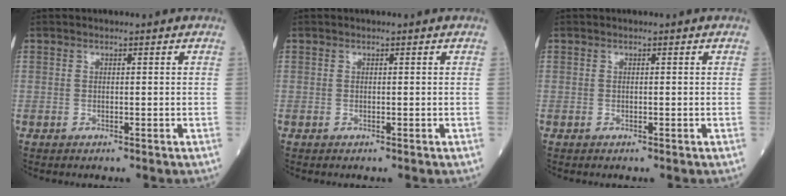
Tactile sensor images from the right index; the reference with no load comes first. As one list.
[{"total": 0.0}, {"total": 0.0}]